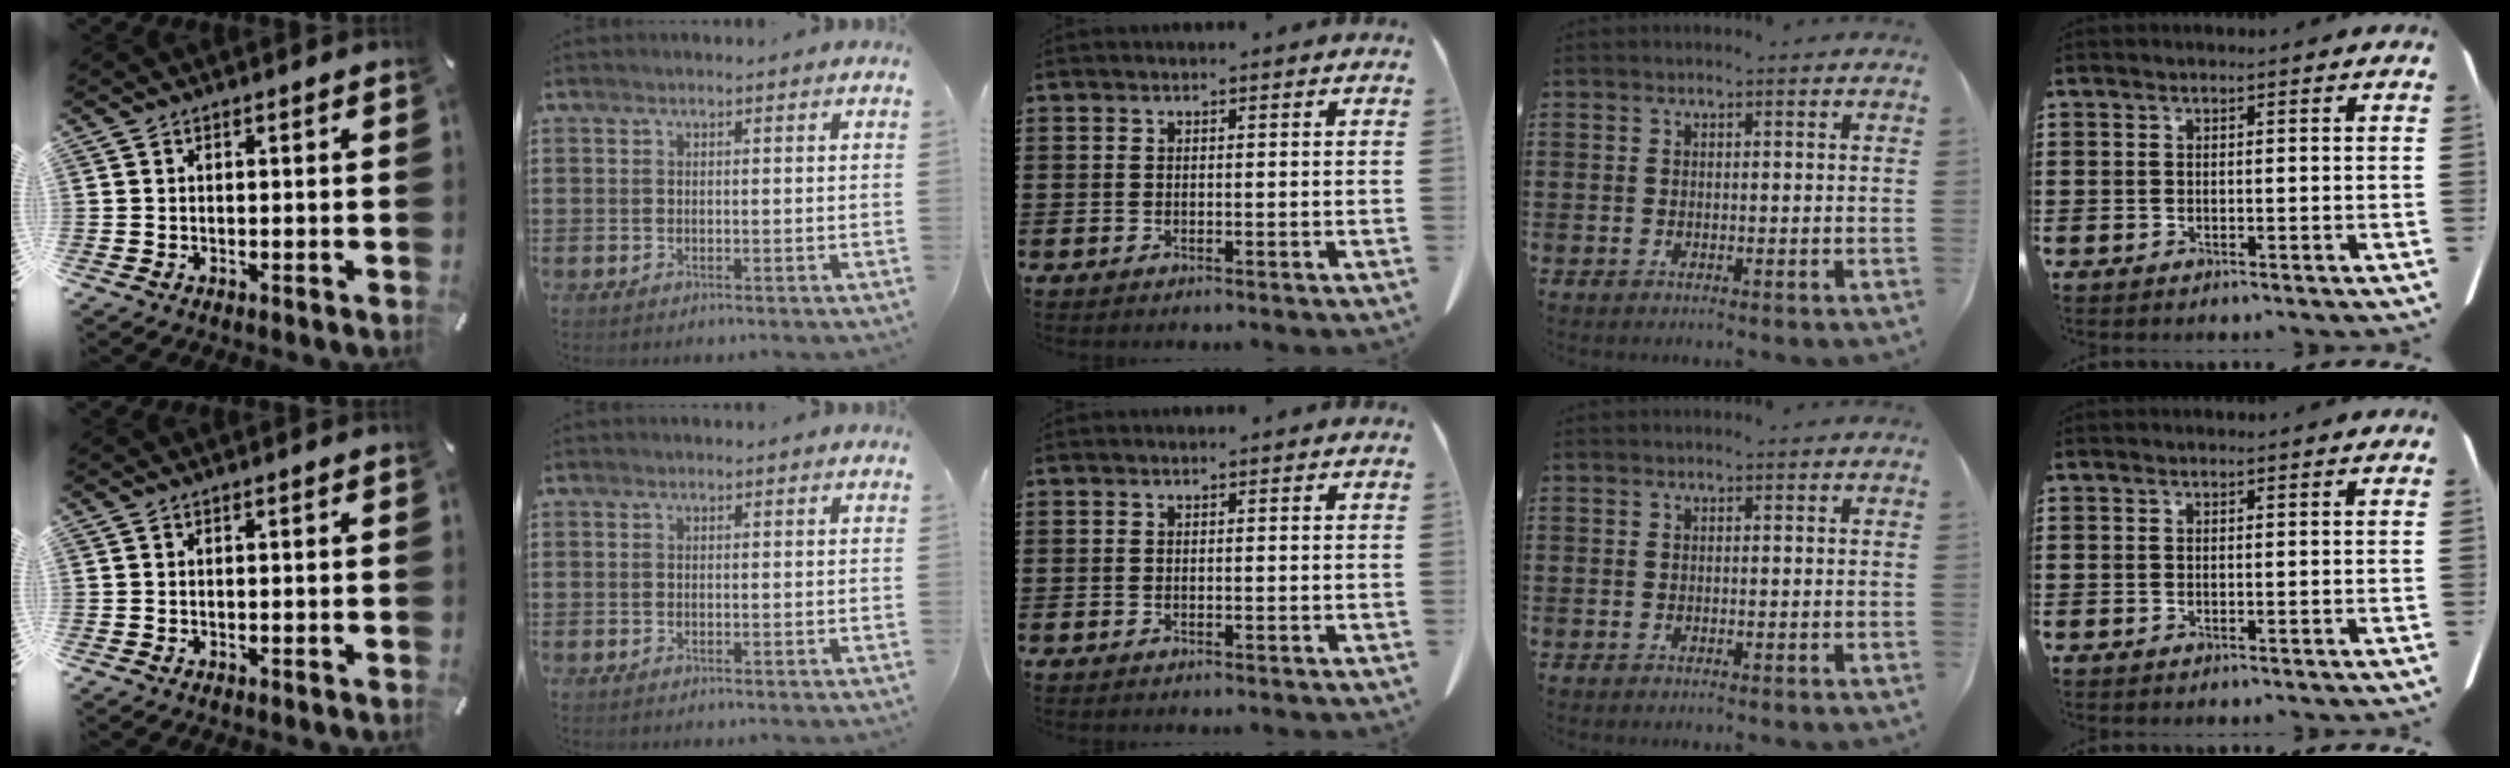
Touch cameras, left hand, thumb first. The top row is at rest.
{}